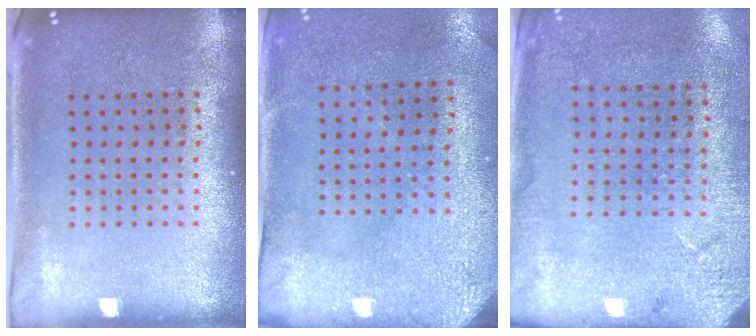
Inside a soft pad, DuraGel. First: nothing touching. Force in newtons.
{"total": 3.0, "press": 2.4, "slide": 1.7}
{"total": 2.6, "press": 2.3, "slide": 1.0}